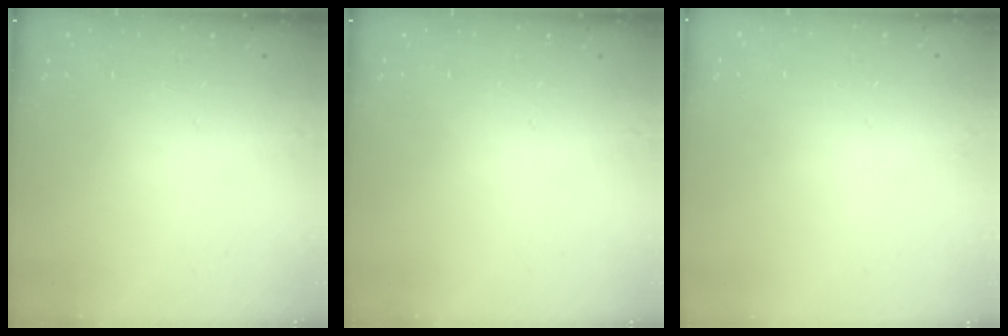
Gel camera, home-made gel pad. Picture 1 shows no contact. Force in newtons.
{"total": 0.0}
{"total": 0.0}